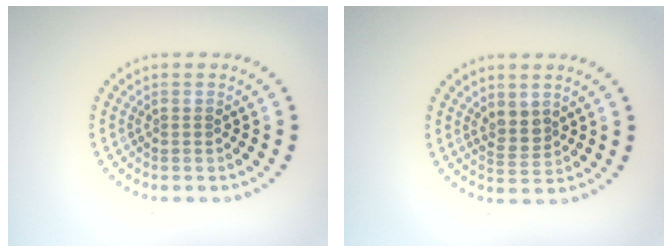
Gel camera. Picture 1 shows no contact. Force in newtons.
{"total": 2.1, "press": 1.8, "slide": 1.0}